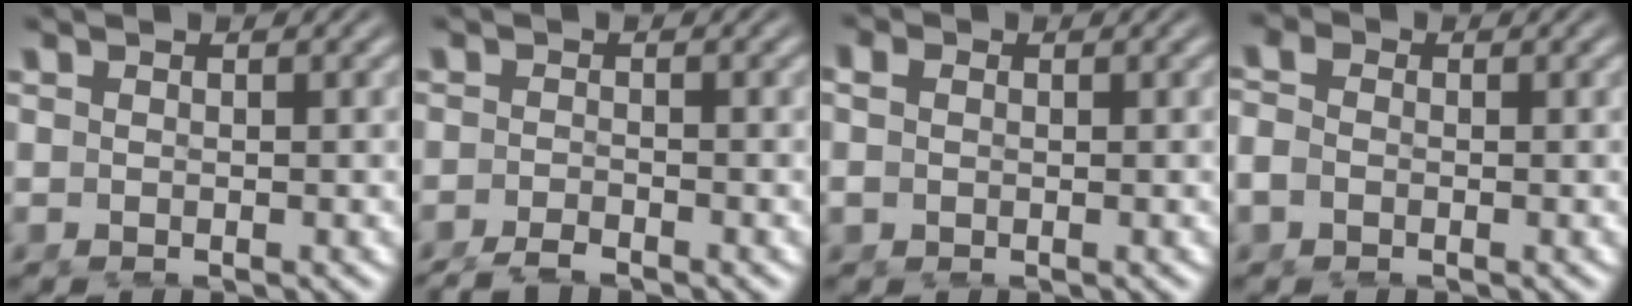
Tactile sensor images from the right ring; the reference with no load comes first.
{"total": 1.8, "force": [-1.8, -0.2, 0.1], "torque": [-0.002, -0.003, -0.033]}
{"total": 1.1, "force": [0.1, 0.9, 0.6], "torque": [-0.021, -0.008, 0.006]}
{"total": 2.0, "force": [-0.4, 1.7, 0.9], "torque": [-0.026, -0.006, -0.011]}